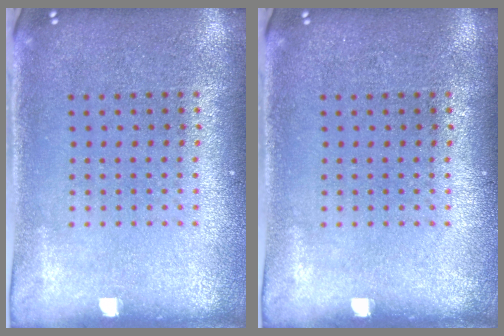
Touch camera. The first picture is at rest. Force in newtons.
{"total": 0.0}